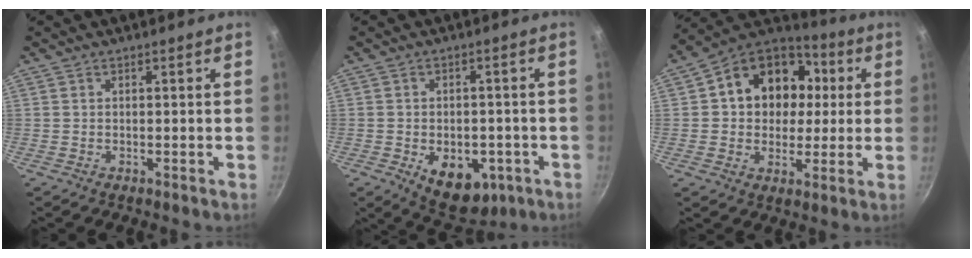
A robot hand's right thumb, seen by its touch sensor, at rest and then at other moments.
{"total": 11.3, "force": [-3.8, 7.2, 7.7], "torque": [-0.069, 0.007, -0.036]}
{"total": 17.8, "force": [2.9, 14.3, 10.1], "torque": [-0.138, 0.028, 0.038]}